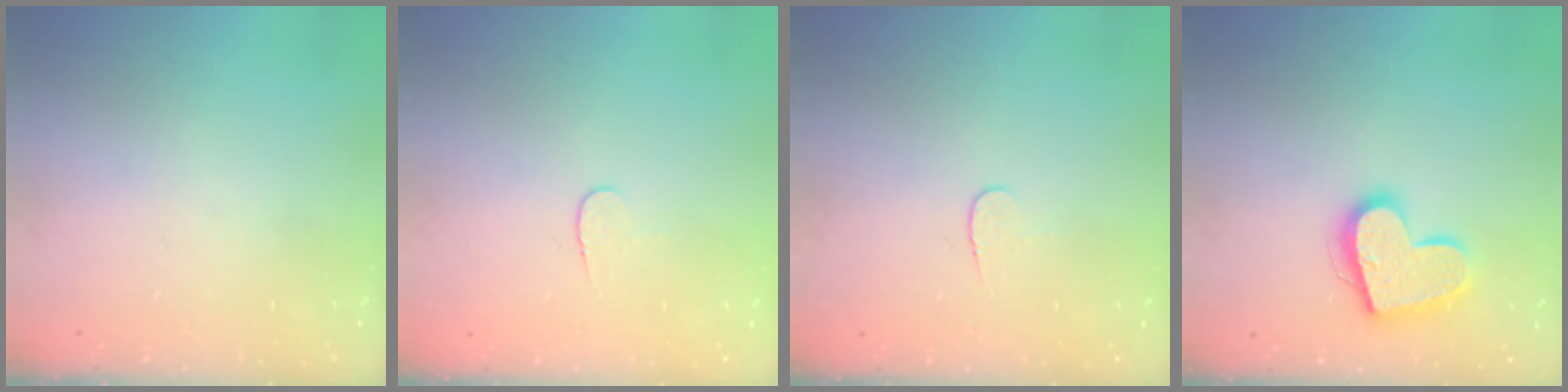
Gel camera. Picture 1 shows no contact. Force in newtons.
{"total": 4.0, "press": 4.0, "slide": 0.4}
{"total": 4.0, "press": 4.0, "slide": 0.4}
{"total": 16.4, "press": 16.4, "slide": 1.2}